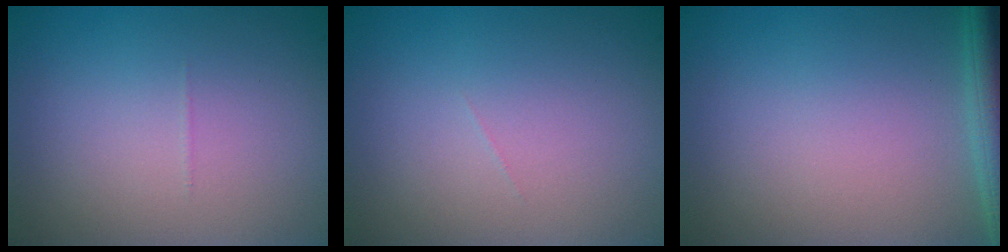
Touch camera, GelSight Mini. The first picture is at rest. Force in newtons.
{"total": 0.0}
{"total": 3.2, "press": 3.2, "slide": 0.2}